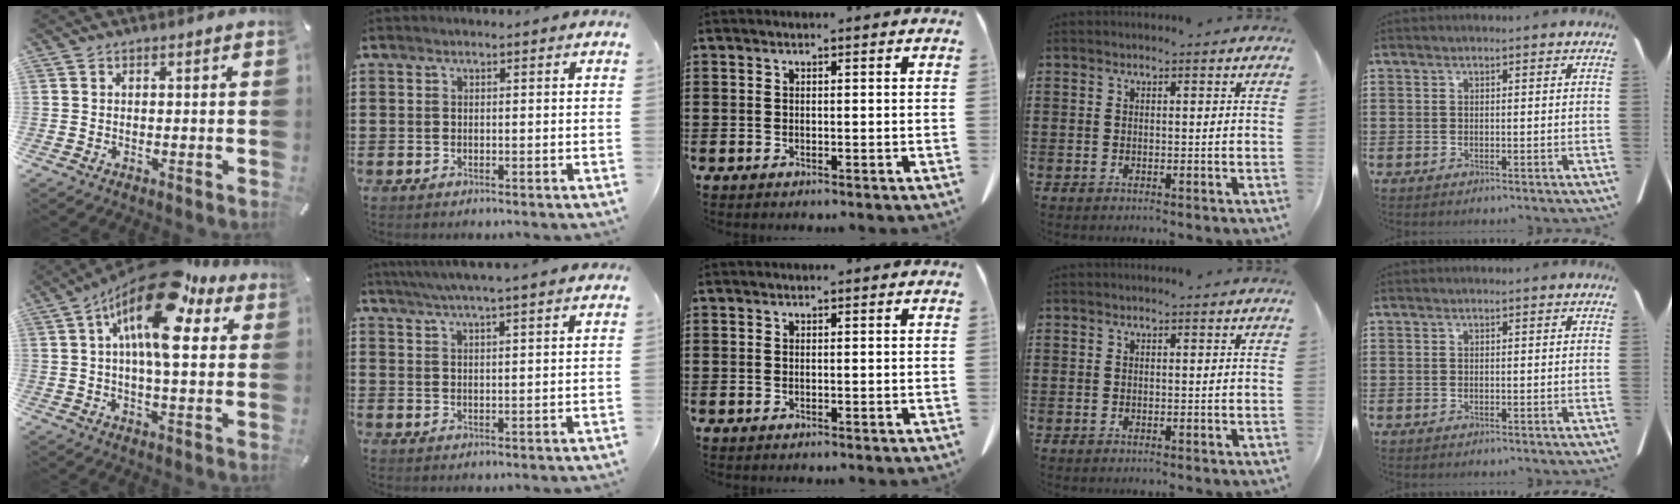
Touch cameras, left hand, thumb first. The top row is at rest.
{"thumb": {"total": 19.7, "force": [9.1, 7.6, 15.7], "torque": [-0.276, -0.047, 0.140]}, "index": {"total": 4.3, "force": [3.9, -0.7, 1.7], "torque": [-0.043, -0.013, 0.069]}}